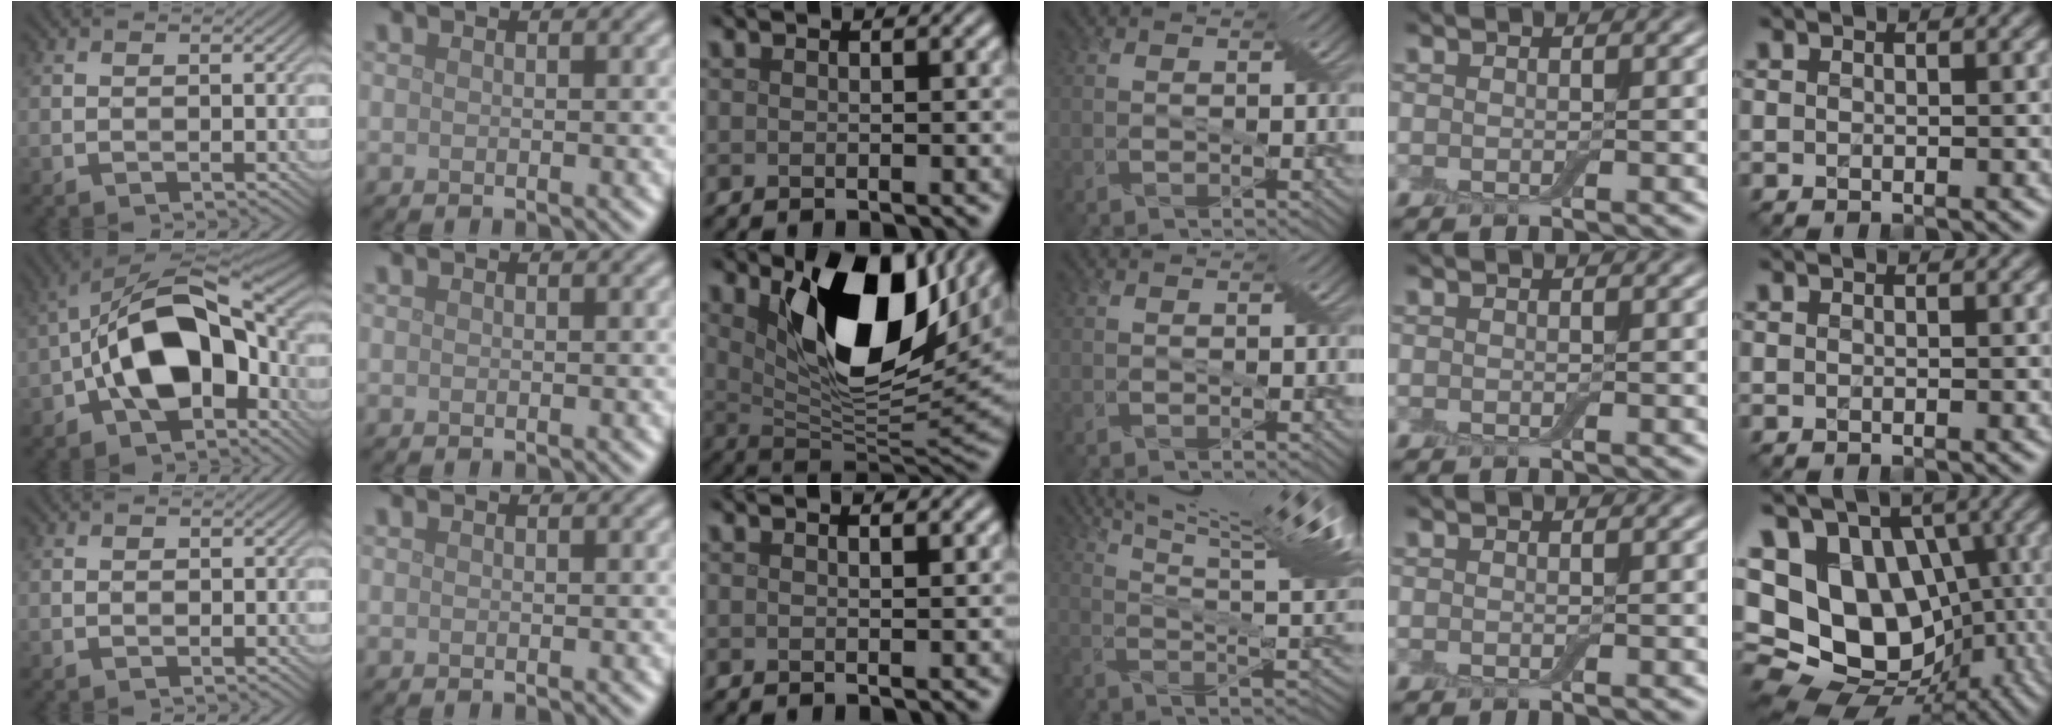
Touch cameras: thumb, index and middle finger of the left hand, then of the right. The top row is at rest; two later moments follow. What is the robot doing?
{"motion": "cut", "object": "cling film"}